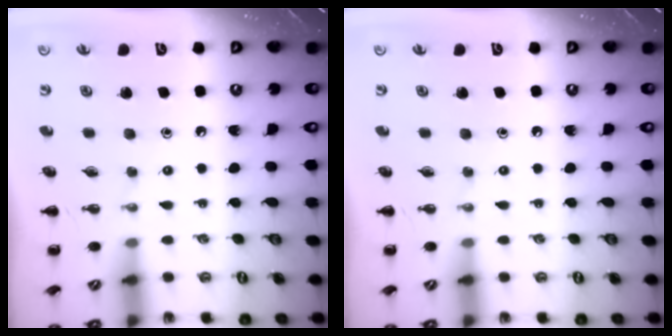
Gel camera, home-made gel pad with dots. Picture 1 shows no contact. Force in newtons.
{"total": 0.0}